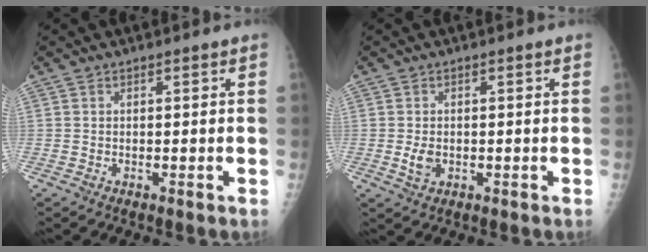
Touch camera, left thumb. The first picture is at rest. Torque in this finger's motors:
{"motor_torque": [-0.45, 0.36, 0.23, -0.13, 0.04]}